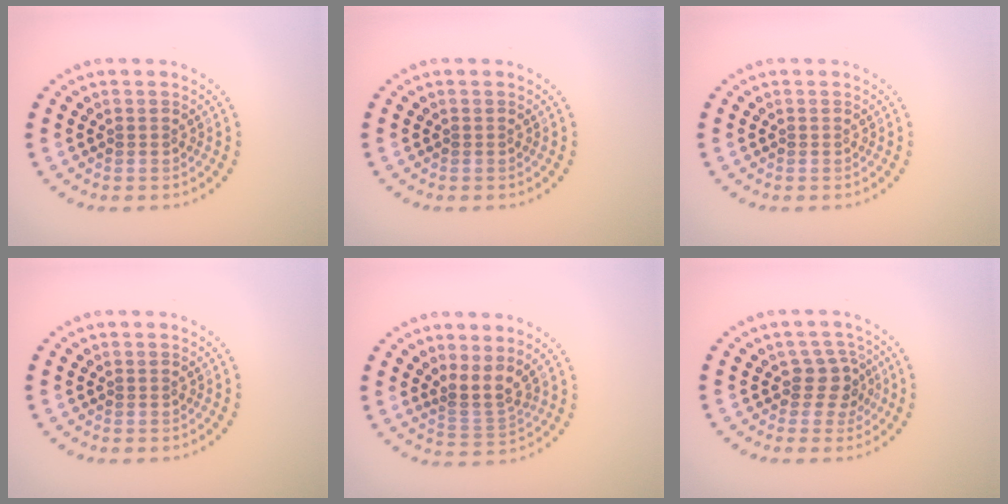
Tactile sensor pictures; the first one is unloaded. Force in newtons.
{"total": 0.0}
{"total": 0.0}
{"total": 0.0}
{"total": 2.5, "press": 1.7, "slide": 1.9}
{"total": 2.7, "press": 2.1, "slide": 1.7}